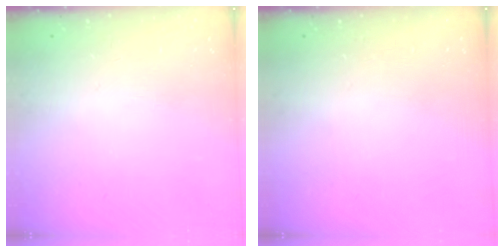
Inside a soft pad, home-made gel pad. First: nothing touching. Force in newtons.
{"total": 0.0}